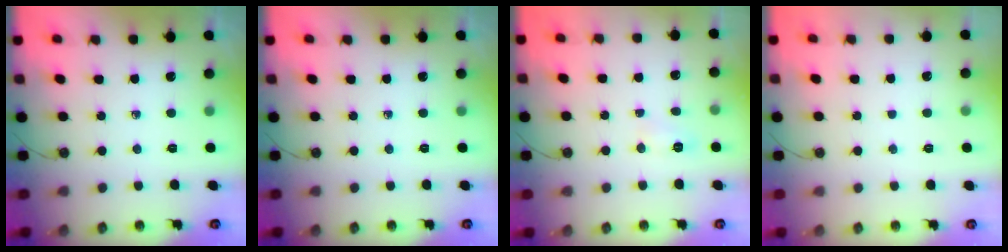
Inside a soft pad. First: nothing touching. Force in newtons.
{"total": 0.0}
{"total": 6.1, "press": 6.1, "slide": 0.6}
{"total": 1.8, "press": 1.7, "slide": 0.6}